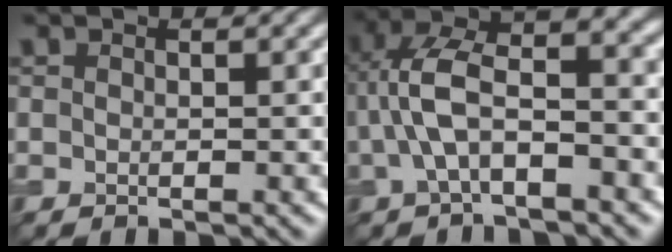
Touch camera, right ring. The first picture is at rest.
{"total": 7.6, "force": [-0.9, 3.1, 6.8], "torque": [-0.143, 0.024, -0.021]}